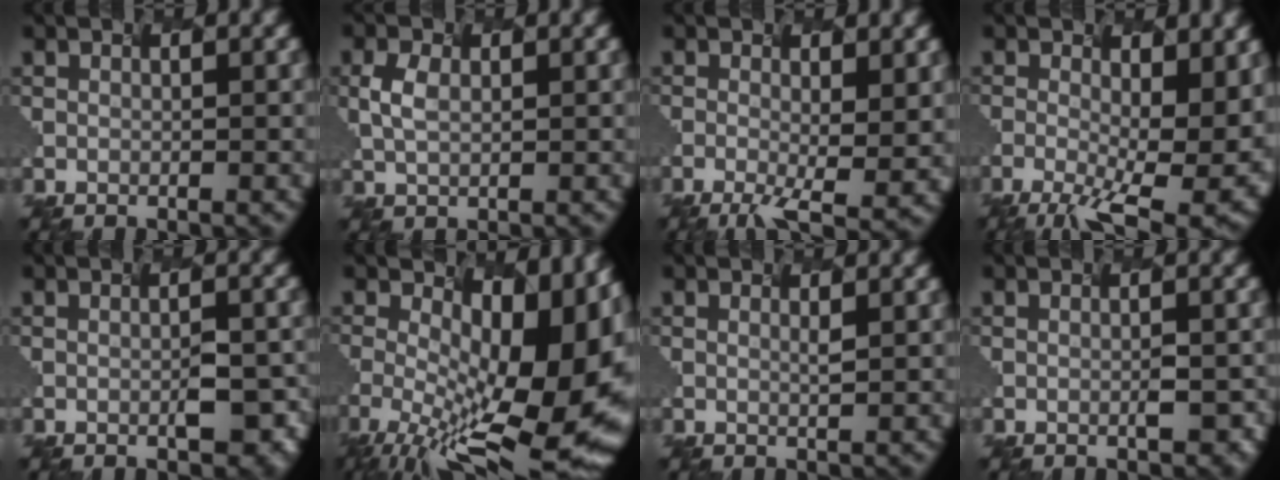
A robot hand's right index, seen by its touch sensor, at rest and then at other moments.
{"total": 0.6, "force": [-0.5, -0.1, 0.3], "torque": [-0.044, -0.010, 0.021]}
{"total": 3.3, "force": [-1.2, 0.0, 3.1], "torque": [-0.069, -0.020, 0.005]}
{"total": 8.6, "force": [-1.4, 2.3, 8.1], "torque": [-0.139, -0.026, 0.016]}
{"total": 3.0, "force": [-1.4, 0.4, 2.6], "torque": [-0.056, -0.016, 0.013]}
{"total": 13.7, "force": [-2.1, 5.3, 12.5], "torque": [-0.195, -0.030, 0.008]}
{"total": 0.9, "force": [-0.2, -0.8, -0.4], "torque": [-0.017, -0.009, 0.013]}
{"total": 1.6, "force": [-0.9, -0.1, 1.3], "torque": [-0.032, -0.007, 0.017]}